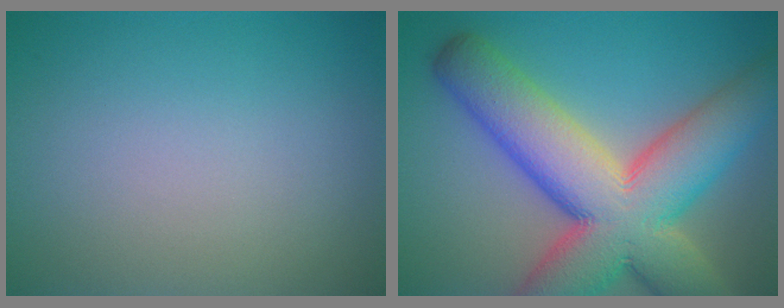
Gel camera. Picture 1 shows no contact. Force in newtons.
{"total": 14.2, "press": 14.2, "slide": 0.6}